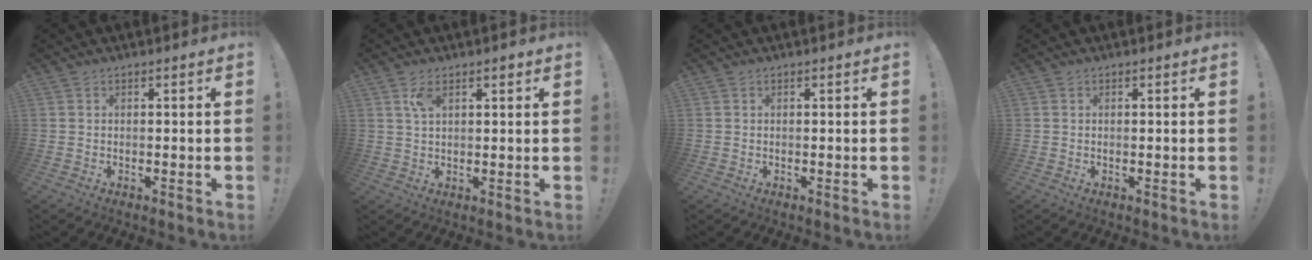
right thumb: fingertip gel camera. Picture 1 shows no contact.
{"total": 4.0, "force": [1.9, 1.7, 3.1], "torque": [-0.048, -0.004, 0.031]}
{"total": 0.0}
{"total": 0.7, "force": [-0.1, -0.3, 0.6], "torque": [-0.008, -0.002, -0.003]}